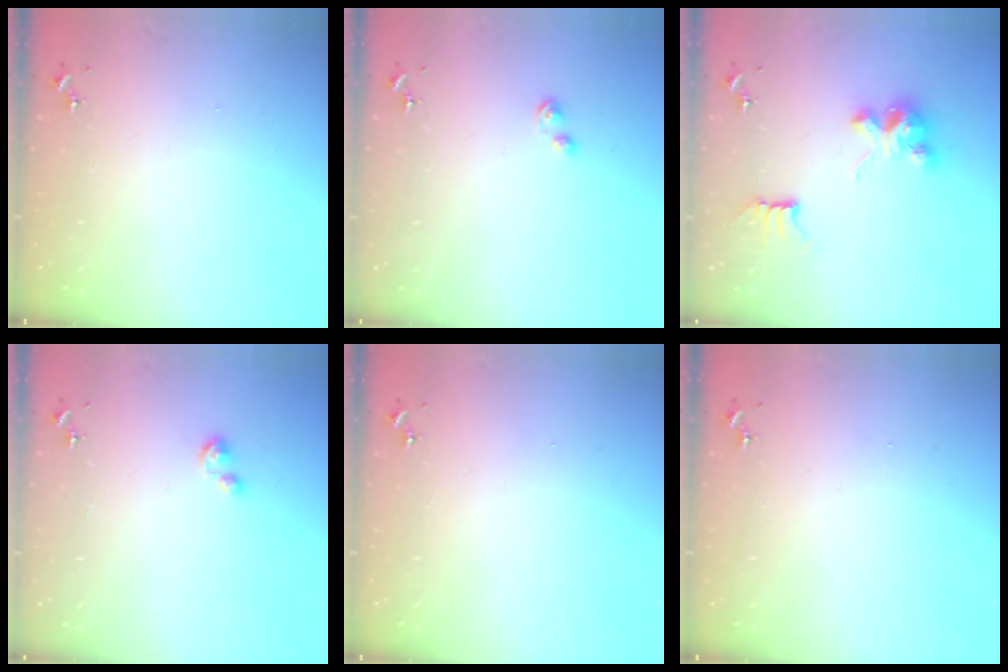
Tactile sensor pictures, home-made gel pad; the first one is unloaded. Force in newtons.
{"total": 2.9, "press": 2.9, "slide": 0.5}
{"total": 8.6, "press": 8.6, "slide": 0.2}
{"total": 3.1, "press": 3.1, "slide": 0.3}
{"total": 0.0}
{"total": 0.0}